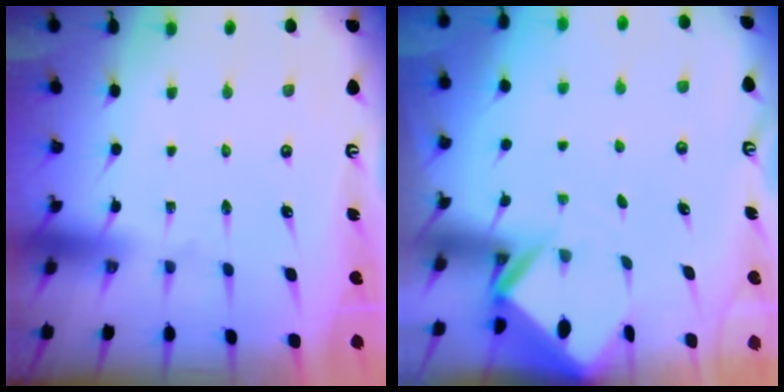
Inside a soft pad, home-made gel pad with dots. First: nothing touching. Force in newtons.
{"total": 2.7, "press": 2.7, "slide": 0.2}